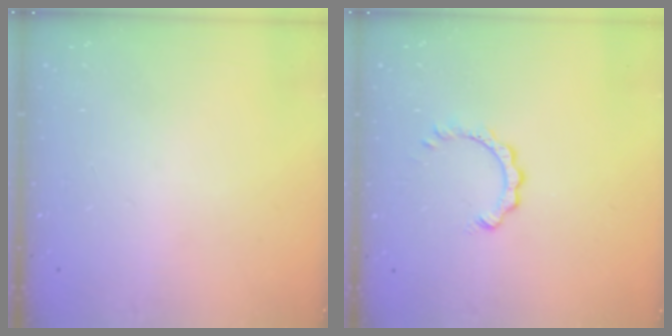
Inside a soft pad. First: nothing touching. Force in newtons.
{"total": 3.8, "press": 3.8, "slide": 0.2}